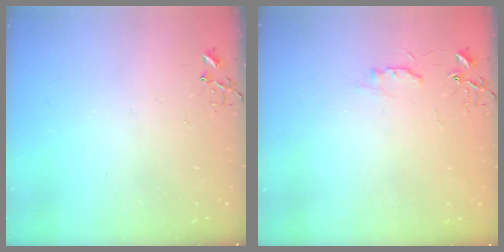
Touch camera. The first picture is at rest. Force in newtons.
{"total": 5.6, "press": 5.6, "slide": 0.7}